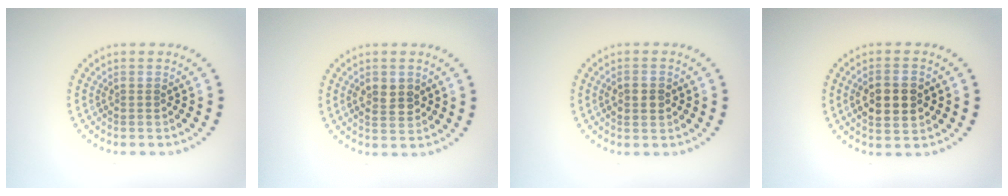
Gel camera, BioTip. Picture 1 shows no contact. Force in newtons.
{"total": 2.4, "press": 2.4, "slide": 0.2}
{"total": 2.0, "press": 2.0, "slide": 0.1}
{"total": 4.5, "press": 4.5, "slide": 0.2}